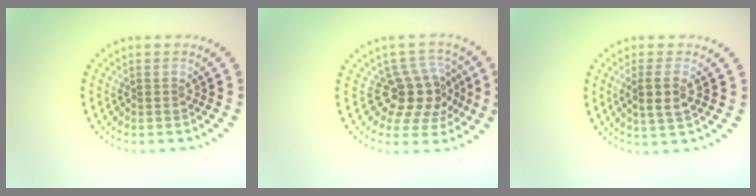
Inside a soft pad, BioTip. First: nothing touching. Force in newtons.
{"total": 4.2, "press": 3.5, "slide": 2.2}
{"total": 2.3, "press": 2.1, "slide": 0.9}